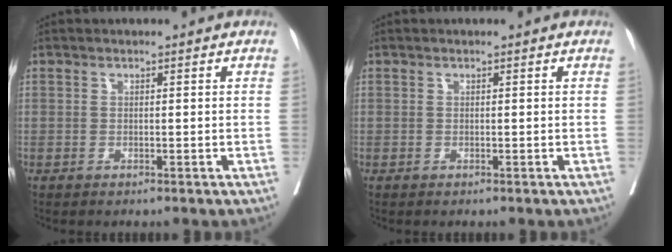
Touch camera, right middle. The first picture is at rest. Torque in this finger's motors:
{"motor_torque": [-0.01, -0.01, 0.00, 0.00]}